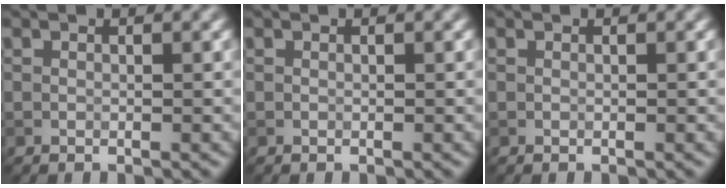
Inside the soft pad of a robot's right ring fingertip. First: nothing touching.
{"total": 0.0}
{"total": 0.0}